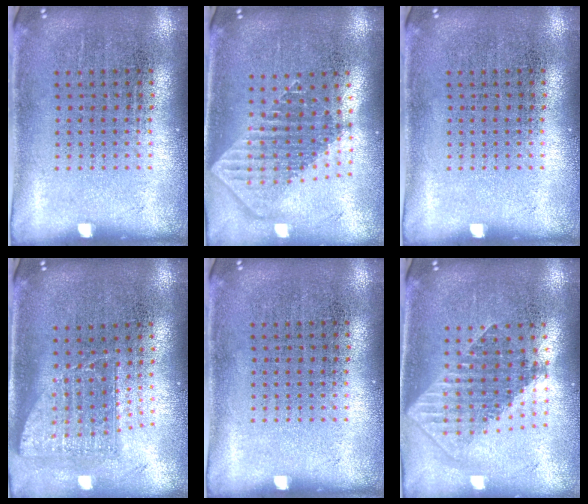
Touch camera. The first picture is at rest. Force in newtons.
{"total": 1.8, "press": 1.5, "slide": 1.1}
{"total": 0.0}
{"total": 1.7, "press": 1.3, "slide": 1.1}
{"total": 0.0}
{"total": 1.8, "press": 1.4, "slide": 1.0}